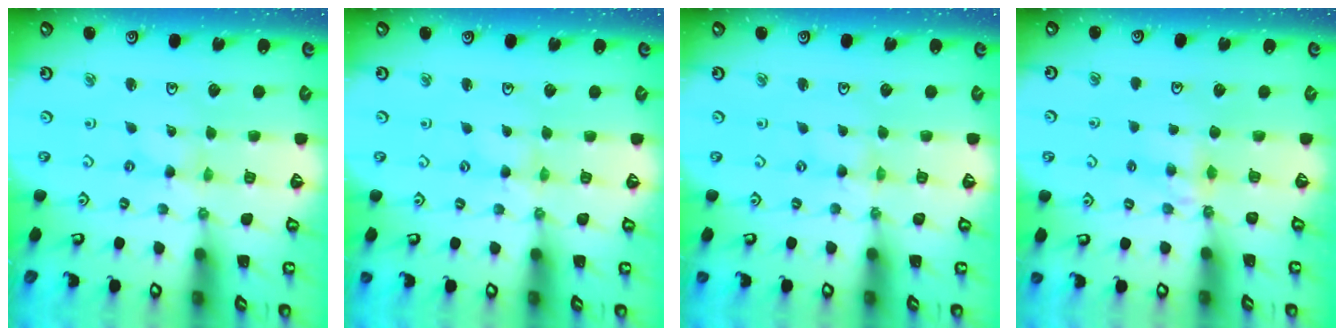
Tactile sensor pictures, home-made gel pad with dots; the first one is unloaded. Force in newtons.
{"total": 1.7, "press": 1.7, "slide": 0.2}
{"total": 0.0}
{"total": 4.5, "press": 4.5, "slide": 0.4}